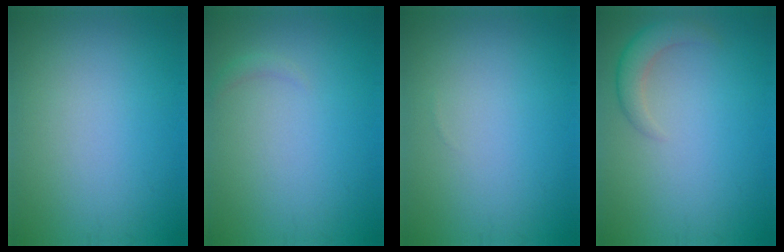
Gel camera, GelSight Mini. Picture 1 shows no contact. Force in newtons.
{"total": 0.7, "press": 0.7, "slide": 0.2}
{"total": 0.0}
{"total": 2.6, "press": 2.6, "slide": 0.3}